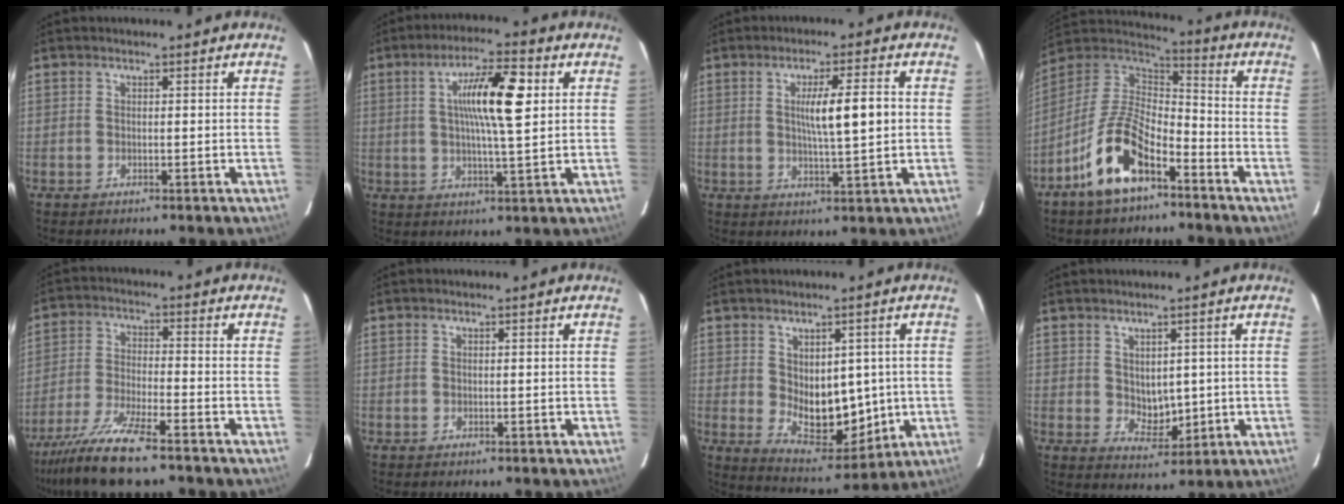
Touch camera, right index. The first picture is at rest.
{"total": 10.9, "force": [2.5, 1.3, 10.5], "torque": [-0.183, 0.012, 0.041]}
{"total": 7.6, "force": [0.9, 0.5, 7.5], "torque": [-0.122, 0.002, 0.016]}
{"total": 13.2, "force": [-7.5, 5.3, 9.5], "torque": [-0.200, 0.008, -0.141]}
{"total": 10.1, "force": [-7.8, 0.4, 6.4], "torque": [-0.124, -0.030, -0.144]}
{"total": 0.0}
{"total": 10.4, "force": [-0.1, 5.8, 8.6], "torque": [-0.129, -0.005, 0.024]}
{"total": 4.8, "force": [0.4, 3.2, 3.6], "torque": [-0.053, -0.006, 0.022]}